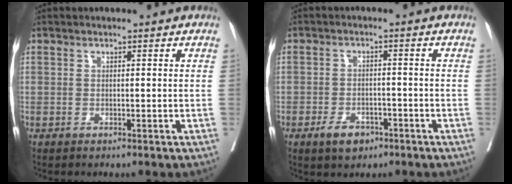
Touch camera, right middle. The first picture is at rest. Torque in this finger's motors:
{"motor_torque": [0.64, -0.55, 0.06, 0.03]}